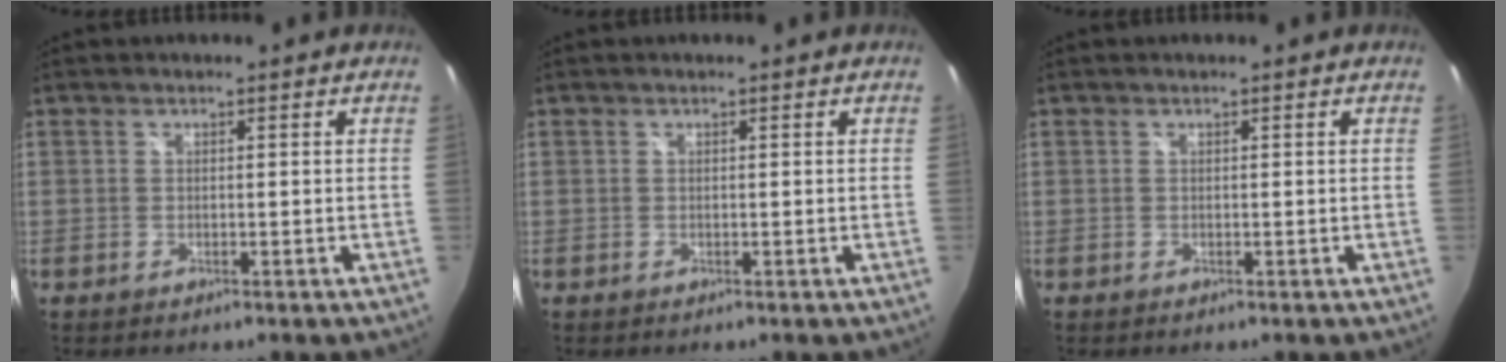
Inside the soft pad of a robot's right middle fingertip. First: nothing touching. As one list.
[{"total": 0.0}, {"total": 0.0}]